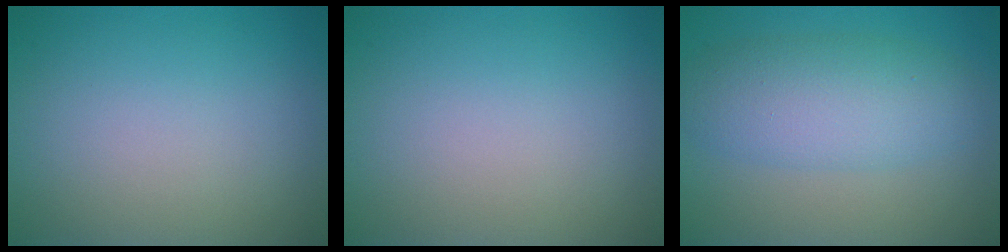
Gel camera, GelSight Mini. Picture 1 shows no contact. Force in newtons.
{"total": 0.0}
{"total": 5.6, "press": 5.6, "slide": 0.2}